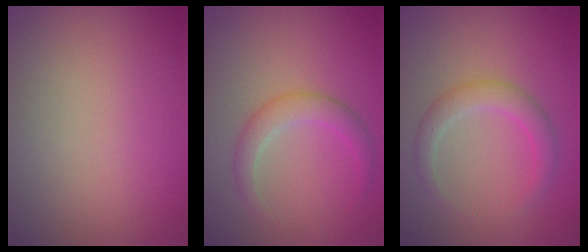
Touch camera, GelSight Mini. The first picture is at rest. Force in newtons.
{"total": 2.5, "press": 2.5, "slide": 0.1}
{"total": 2.6, "press": 2.6, "slide": 0.1}